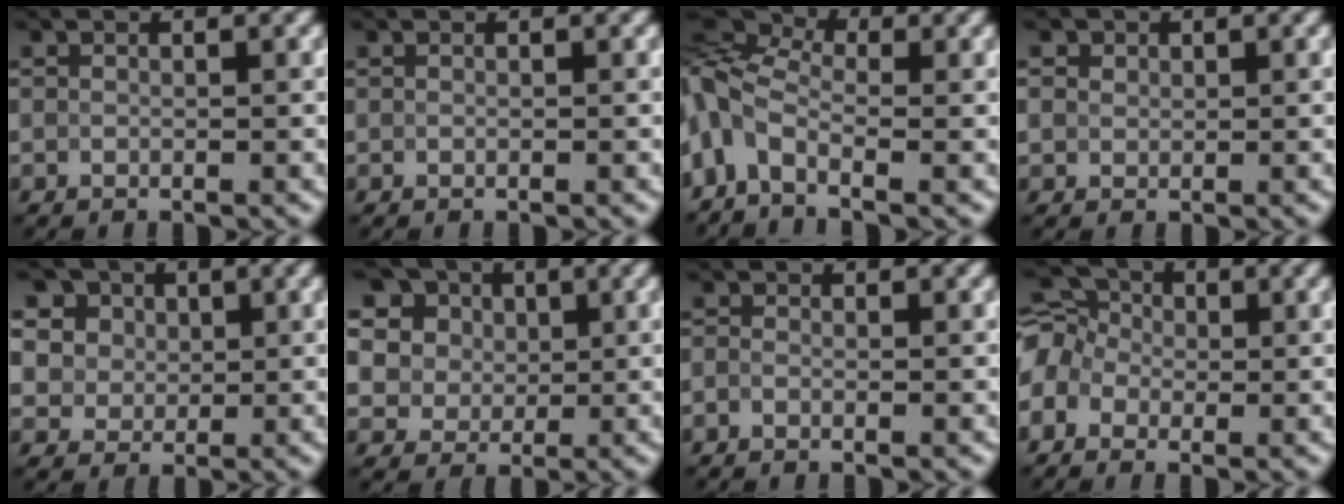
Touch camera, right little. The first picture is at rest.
{"total": 0.0}
{"total": 6.5, "force": [-1.2, 3.7, 5.2], "torque": [-0.120, 0.006, -0.045]}
{"total": 1.8, "force": [0.9, 1.4, 0.6], "torque": [-0.009, 0.008, 0.009]}
{"total": 11.9, "force": [6.0, 9.0, 5.1], "torque": [-0.132, 0.033, 0.091]}
{"total": 14.6, "force": [7.4, 10.5, 6.9], "torque": [-0.164, 0.047, 0.116]}
{"total": 0.7, "force": [-0.4, 0.4, 0.4], "torque": [-0.007, -0.003, -0.013]}
{"total": 6.2, "force": [-0.3, 5.0, 3.6], "torque": [-0.081, 0.025, -0.034]}